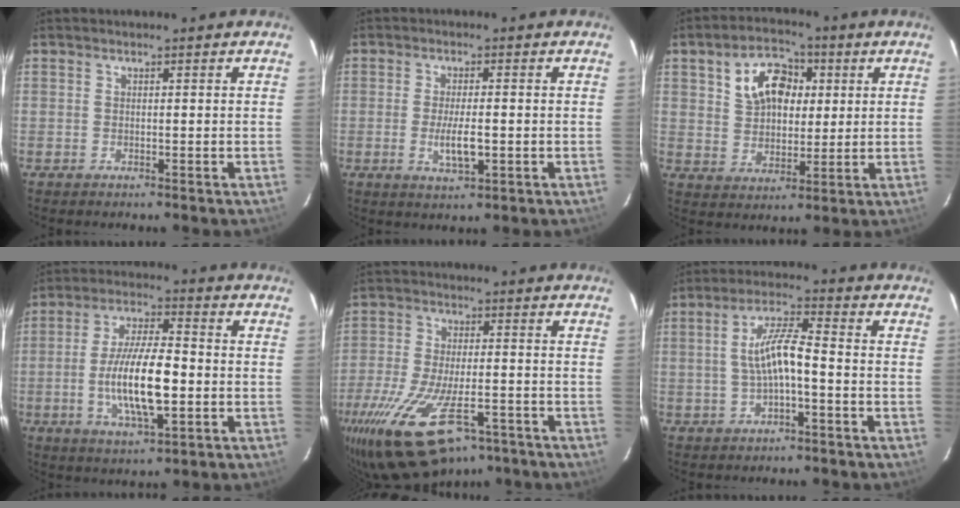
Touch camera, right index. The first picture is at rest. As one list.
[{"total": 5.4, "force": [-1.2, 1.6, 5.0], "torque": [-0.096, -0.009, -0.018]}, {"total": 10.7, "force": [3.4, 7.4, 6.9], "torque": [-0.132, 0.030, 0.064]}, {"total": 13.5, "force": [-2.6, 4.0, 12.6], "torque": [-0.246, -0.006, -0.044]}, {"total": 19.7, "force": [-11.7, 8.5, 13.5], "torque": [-0.276, -0.044, -0.191]}, {"total": 7.2, "force": [-1.3, 1.4, 6.9], "torque": [-0.137, 0.012, -0.021]}]